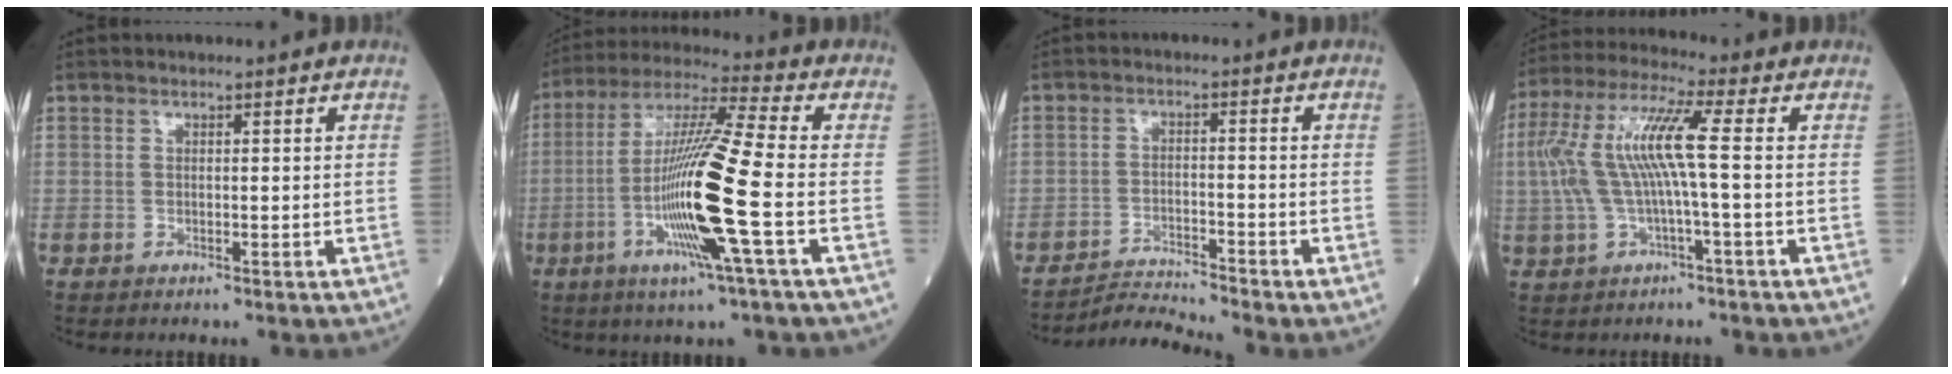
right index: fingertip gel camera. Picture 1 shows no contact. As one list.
[{"total": 15.7, "force": [-3.9, -1.0, 15.2], "torque": [-0.301, -0.011, -0.082]}, {"total": 4.6, "force": [-4.1, -2.0, -0.7], "torque": [0.001, -0.015, -0.072]}, {"total": 10.2, "force": [0.1, 0.8, 10.1], "torque": [-0.221, 0.032, 0.000]}]